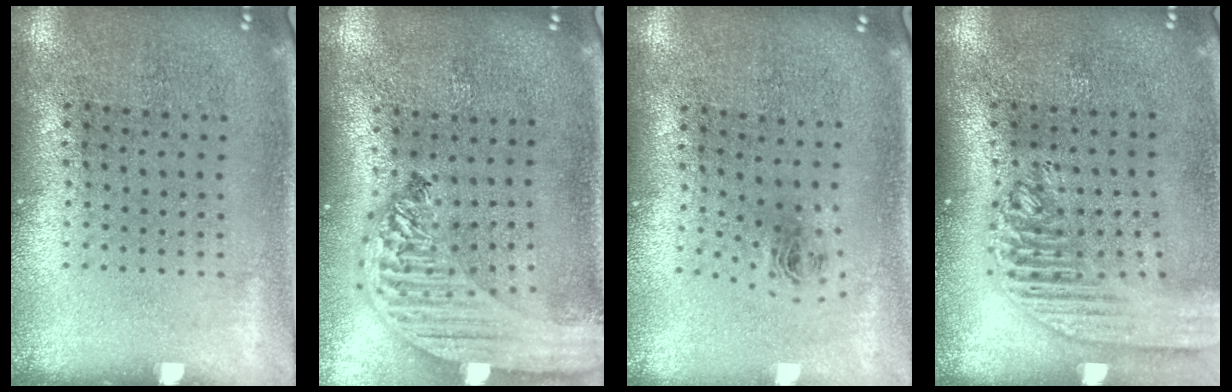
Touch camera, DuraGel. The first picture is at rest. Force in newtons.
{"total": 3.1, "press": 2.5, "slide": 1.8}
{"total": 0.9, "press": 0.3, "slide": 0.8}
{"total": 2.1, "press": 1.8, "slide": 1.1}